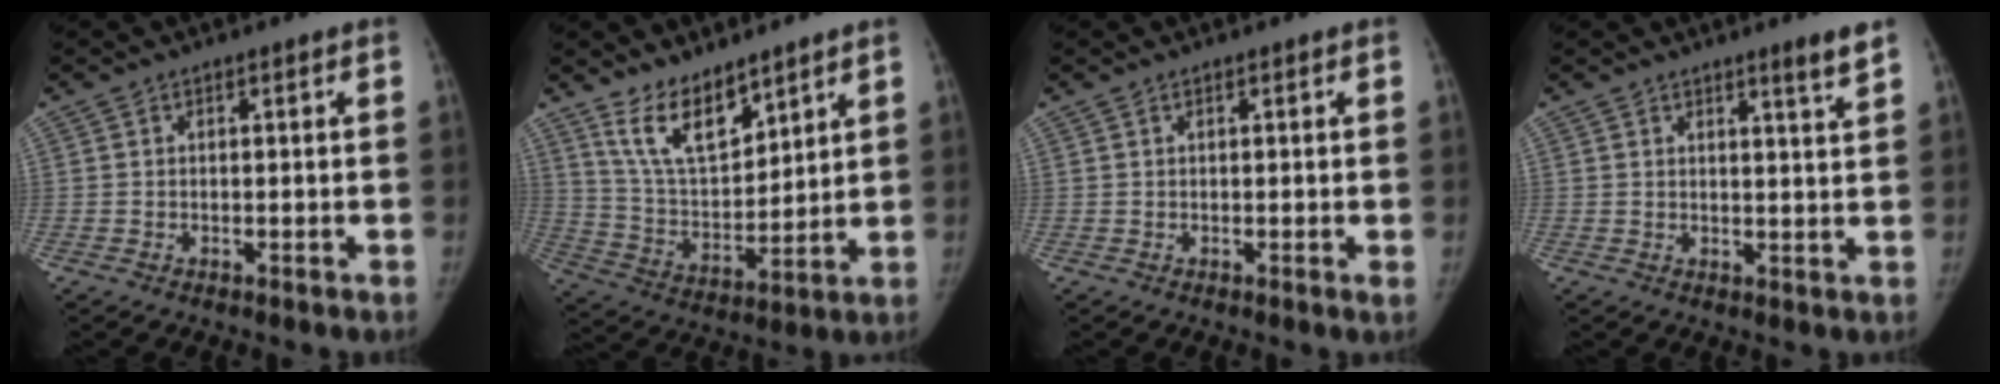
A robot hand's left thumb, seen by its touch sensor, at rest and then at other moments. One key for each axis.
{"total": 11.5, "fx": 8.6, "fy": 4.7, "fz": 6.0, "tx": -0.084, "ty": -0.064, "tz": 0.178}
{"total": 0.8, "fx": 0.3, "fy": 0.1, "fz": 0.8, "tx": -0.017, "ty": -0.002, "tz": 0.003}
{"total": 3.2, "fx": 2.5, "fy": -0.1, "fz": 2.0, "tx": -0.026, "ty": -0.026, "tz": 0.034}